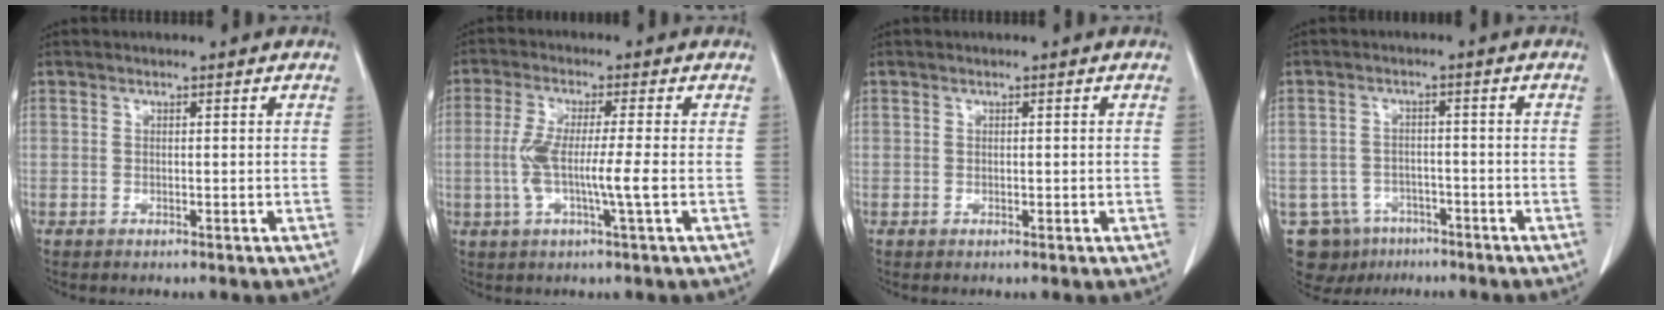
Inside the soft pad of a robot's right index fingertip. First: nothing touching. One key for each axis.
{"total": 6.8, "fx": -1.1, "fy": -0.3, "fz": 6.7, "tx": -0.137, "ty": -0.006, "tz": -0.024}
{"total": 0.0}
{"total": 7.1, "fx": -4.5, "fy": 5.5, "fz": 0.5, "tx": -0.007, "ty": 0.014, "tz": -0.063}